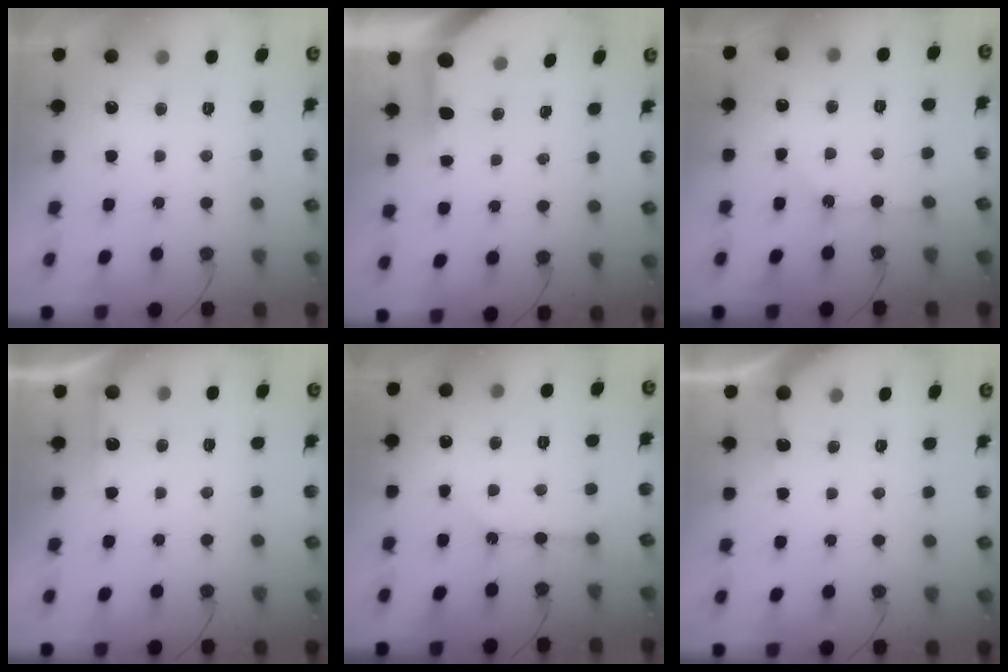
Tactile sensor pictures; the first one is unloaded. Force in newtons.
{"total": 3.8, "press": 3.8, "slide": 0.5}
{"total": 3.9, "press": 3.9, "slide": 0.6}
{"total": 3.0, "press": 3.0, "slide": 0.5}
{"total": 6.7, "press": 6.6, "slide": 0.8}
{"total": 2.3, "press": 2.3, "slide": 0.3}